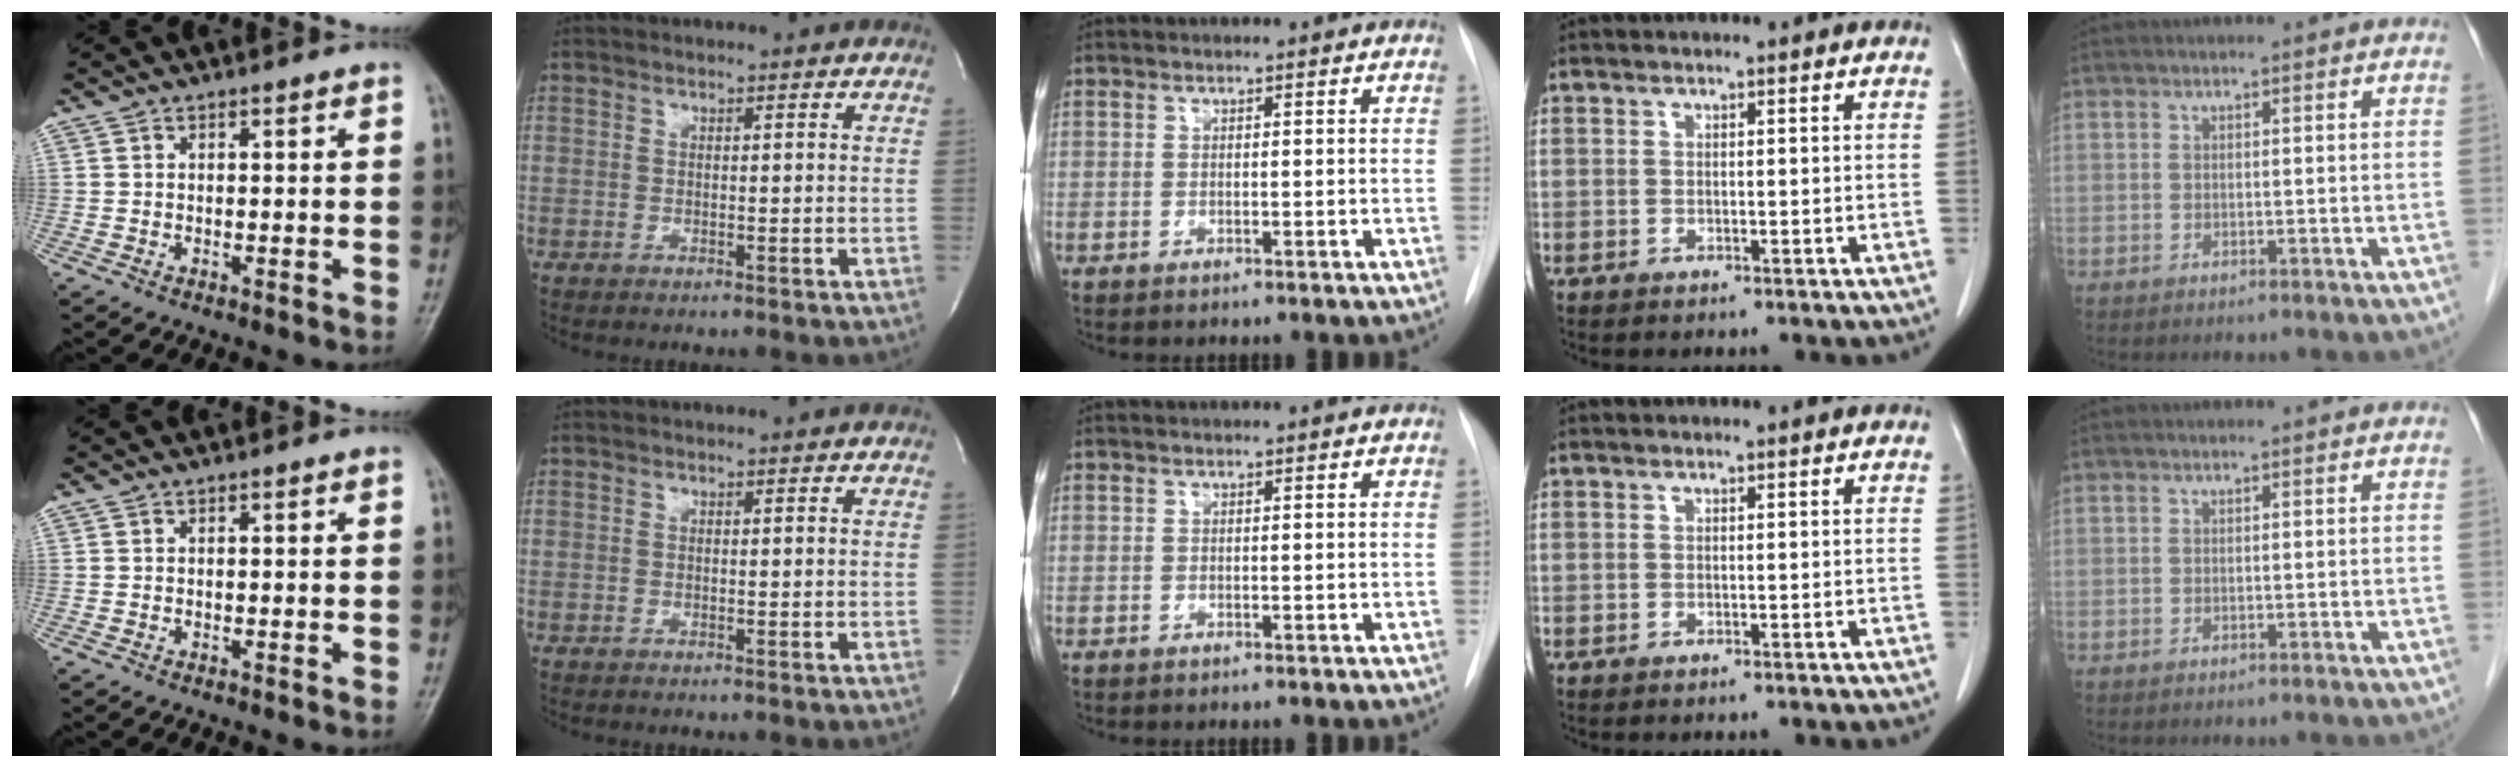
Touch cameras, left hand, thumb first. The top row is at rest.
{}